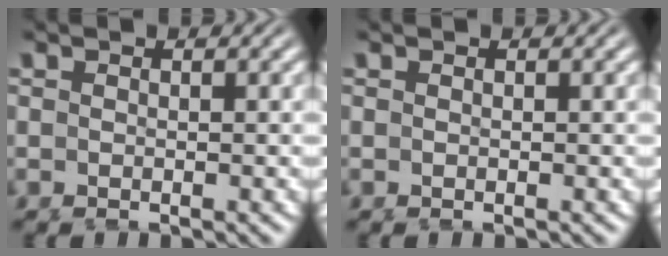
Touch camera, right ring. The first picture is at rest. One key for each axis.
{"total": 0.0}